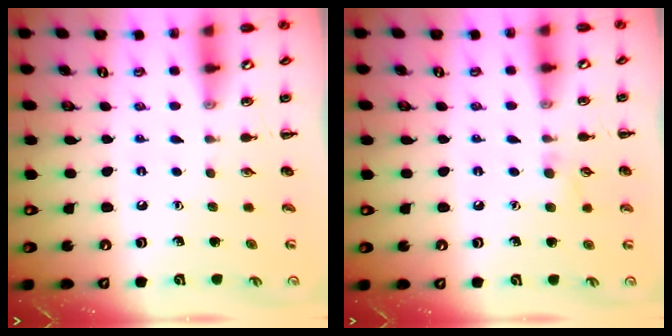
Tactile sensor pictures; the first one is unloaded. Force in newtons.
{"total": 5.7, "press": 5.3, "slide": 2.1}